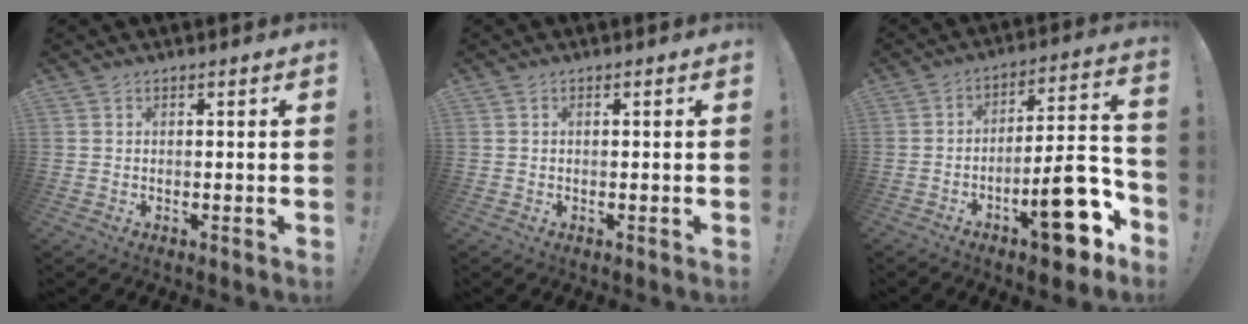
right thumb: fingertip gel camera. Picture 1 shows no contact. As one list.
[{"total": 0.6, "force": [0.2, -0.2, 0.5], "torque": [-0.011, 0.000, 0.004]}, {"total": 18.9, "force": [-9.3, 6.2, 15.2], "torque": [-0.174, 0.059, -0.142]}]